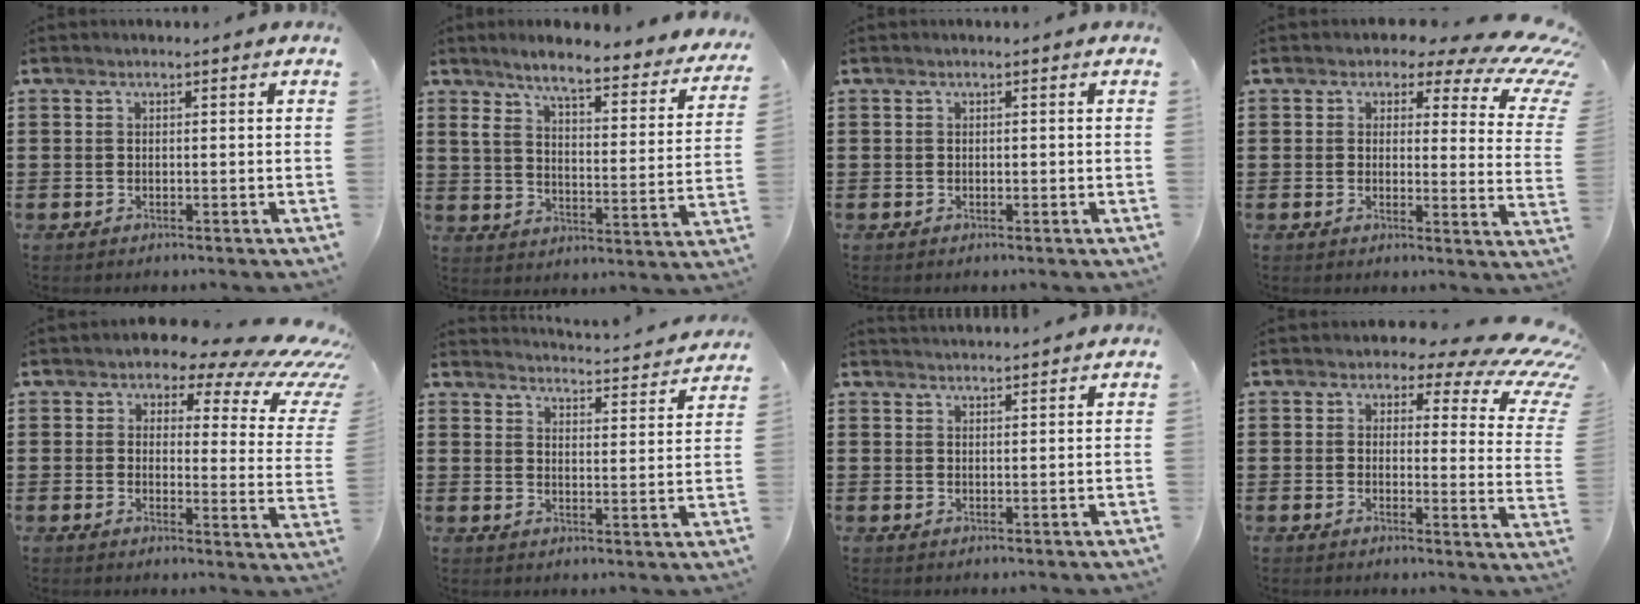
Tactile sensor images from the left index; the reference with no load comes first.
{"total": 6.3, "force": [5.2, 0.2, 3.5], "torque": [-0.093, -0.038, 0.080]}
{"total": 0.0}
{"total": 5.3, "force": [3.5, 2.7, 2.9], "torque": [-0.052, -0.019, 0.054]}
{"total": 7.3, "force": [5.5, 2.9, 3.8], "torque": [-0.068, -0.034, 0.090]}
{"total": 3.5, "force": [3.4, -0.5, 0.0], "torque": [-0.012, -0.035, 0.053]}
{"total": 1.6, "force": [1.6, 0.0, -0.1], "torque": [-0.002, 0.001, 0.031]}
{"total": 5.8, "force": [4.1, 2.7, 3.1], "torque": [-0.056, -0.025, 0.067]}